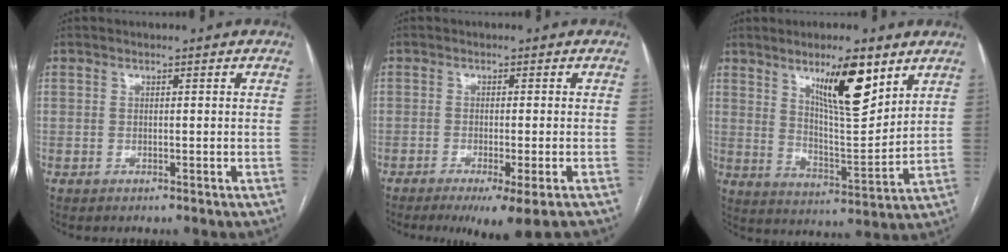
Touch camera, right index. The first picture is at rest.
{"total": 8.3, "force": [-6.1, -0.1, 5.6], "torque": [-0.067, -0.020, -0.092]}
{"total": 12.1, "force": [7.1, 2.2, 9.5], "torque": [-0.157, -0.008, 0.122]}